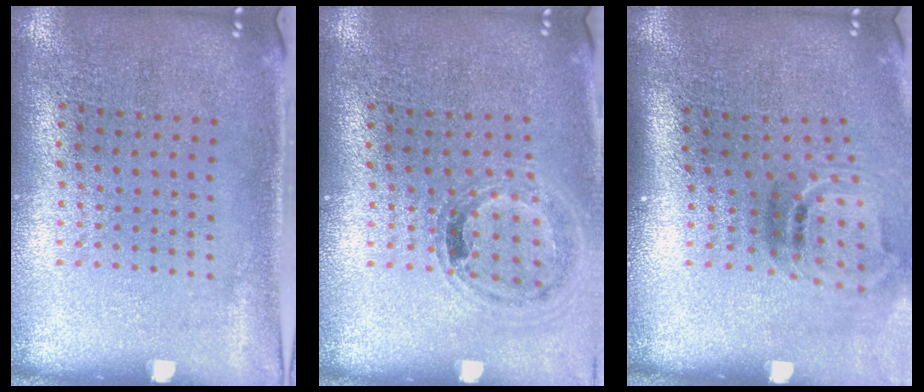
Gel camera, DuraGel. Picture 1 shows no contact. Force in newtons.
{"total": 0.9, "press": 0.9, "slide": 0.1}
{"total": 2.0, "press": 1.2, "slide": 1.6}